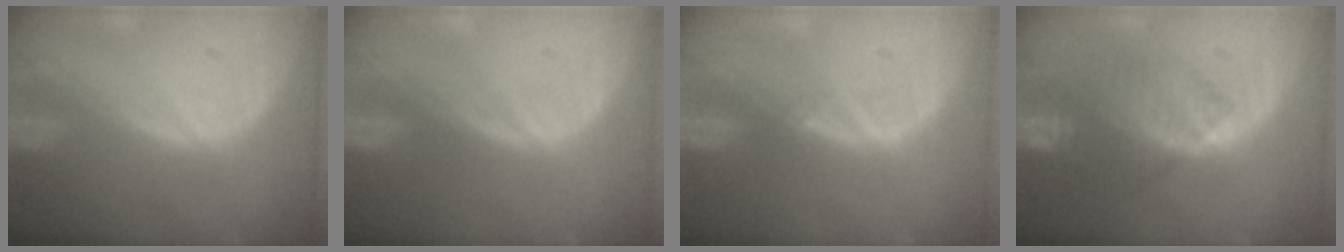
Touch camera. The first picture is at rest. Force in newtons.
{"total": 0.0}
{"total": 0.7, "press": 0.5, "slide": 0.4}
{"total": 8.2, "press": 7.2, "slide": 3.9}